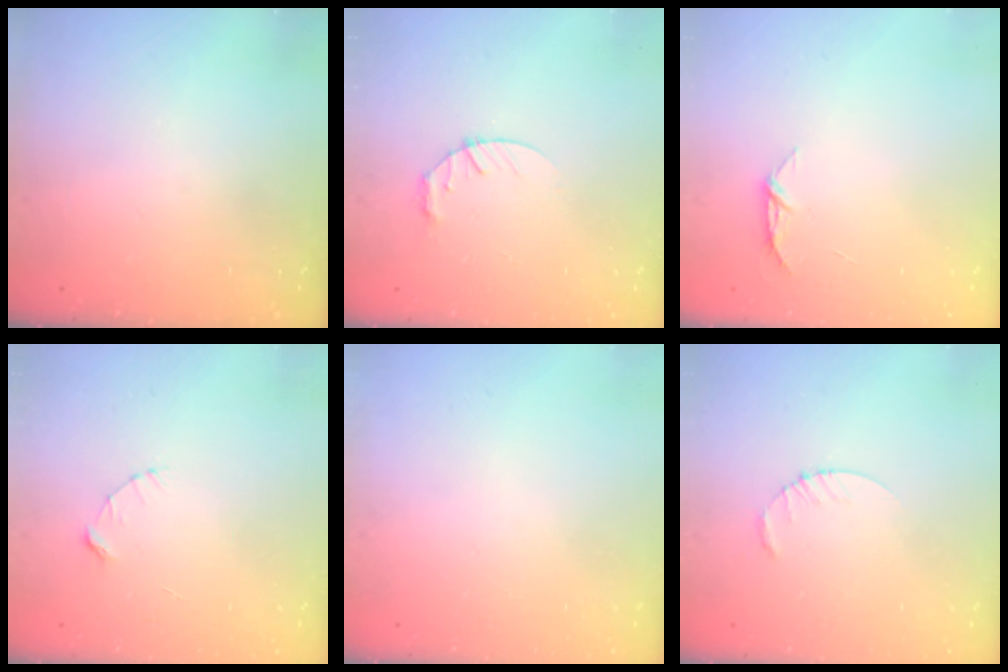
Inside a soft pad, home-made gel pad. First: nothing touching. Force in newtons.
{"total": 3.6, "press": 3.6, "slide": 0.5}
{"total": 4.6, "press": 4.5, "slide": 0.5}
{"total": 2.7, "press": 2.7, "slide": 0.3}
{"total": 0.0}
{"total": 2.5, "press": 2.5, "slide": 0.3}